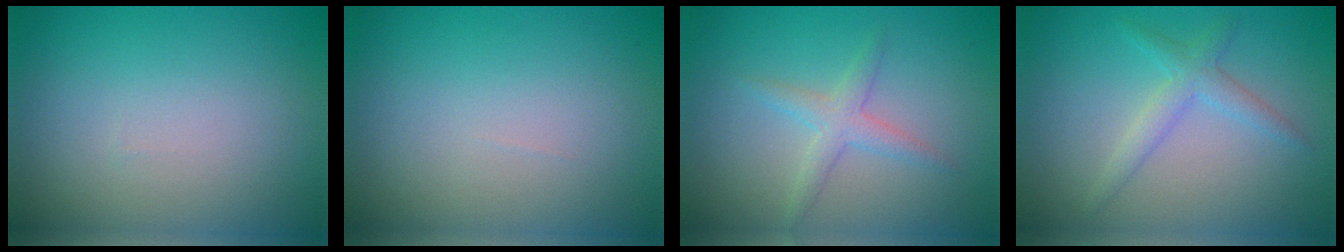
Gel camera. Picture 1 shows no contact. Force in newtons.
{"total": 0.0}
{"total": 2.1, "press": 2.1, "slide": 0.0}
{"total": 2.2, "press": 2.2, "slide": 0.1}